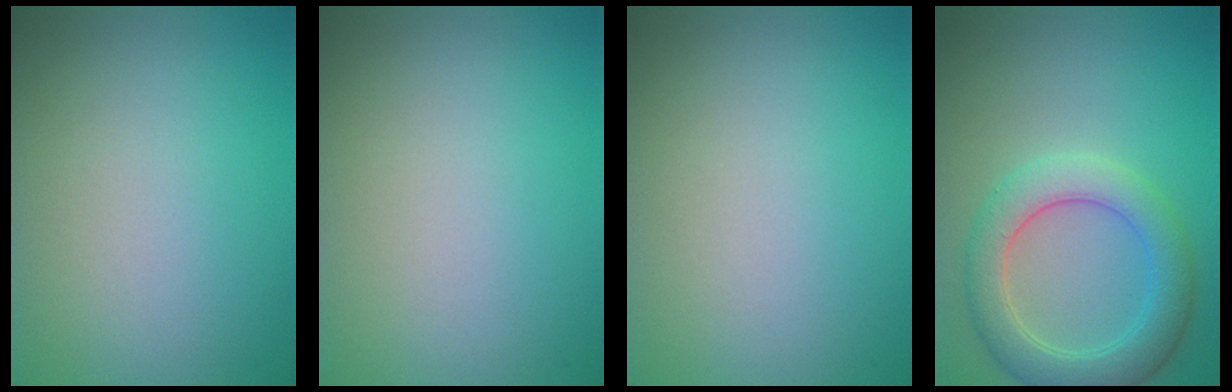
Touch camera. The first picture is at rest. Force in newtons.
{"total": 0.0}
{"total": 0.0}
{"total": 5.0, "press": 5.0, "slide": 0.4}